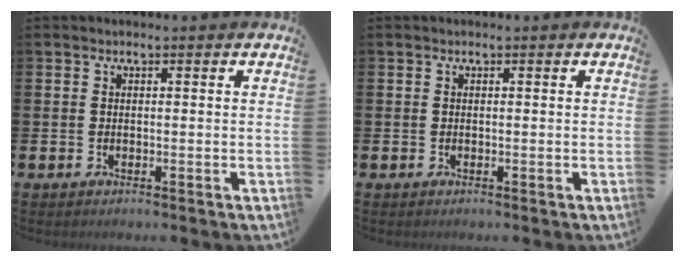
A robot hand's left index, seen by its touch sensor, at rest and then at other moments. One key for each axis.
{"total": 0.0}